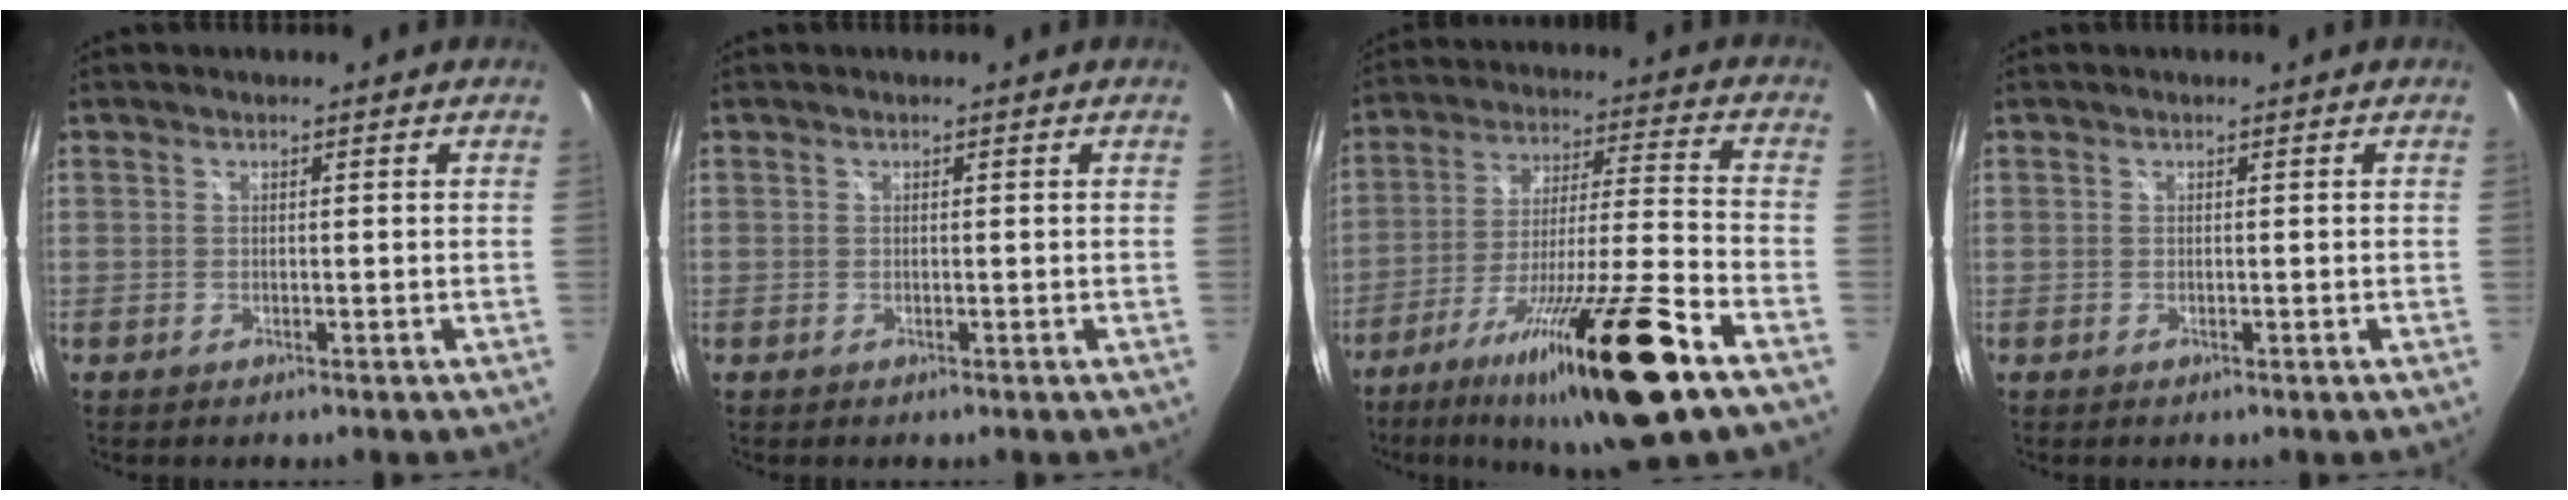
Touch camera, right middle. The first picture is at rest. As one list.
[{"total": 0.0}, {"total": 21.8, "force": [-14.1, -0.1, 16.6], "torque": [-0.299, -0.035, -0.238]}, {"total": 0.0}]